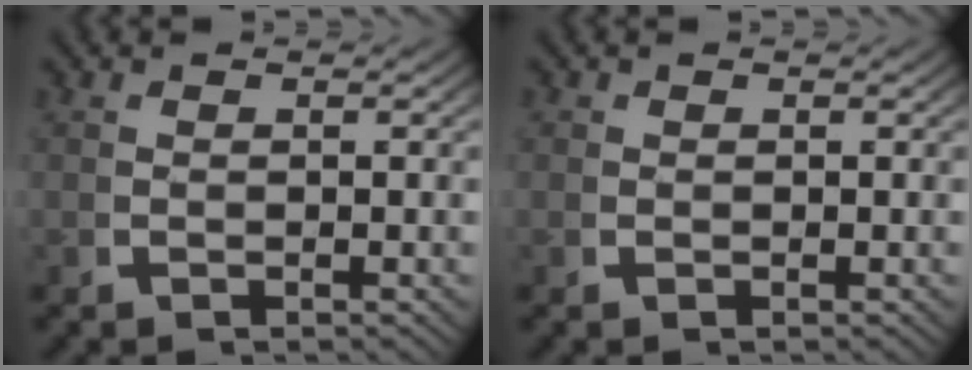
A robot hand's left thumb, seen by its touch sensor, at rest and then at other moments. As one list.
[{"total": 0.6, "force": [0.0, 0.6, 0.1], "torque": [-0.005, -0.004, 0.001]}]